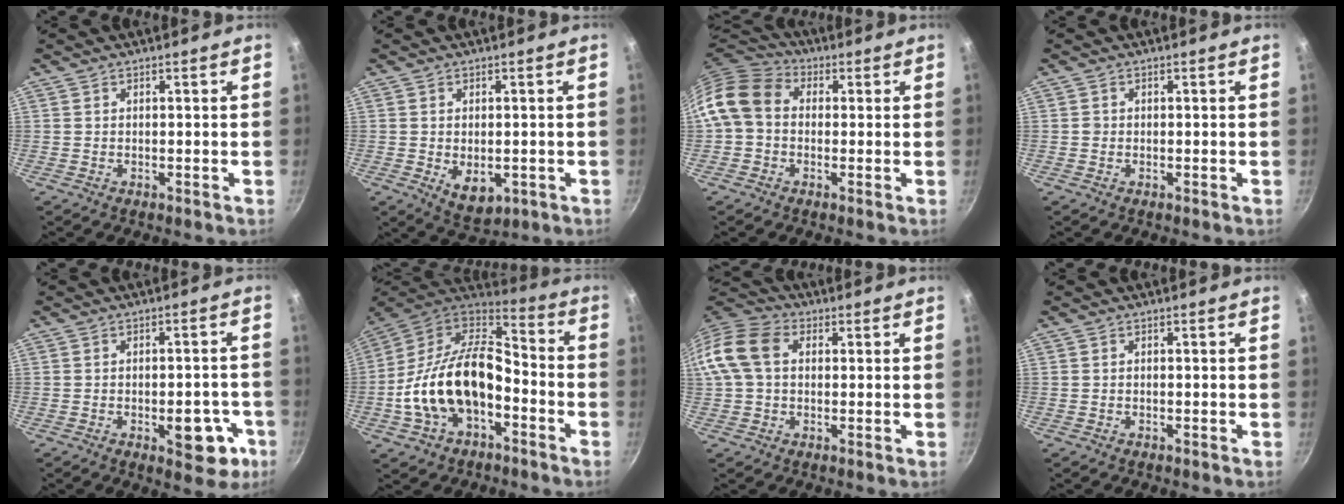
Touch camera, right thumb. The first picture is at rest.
{"total": 6.1, "force": [-1.1, 3.9, 4.6], "torque": [-0.063, -0.011, -0.004]}
{"total": 10.9, "force": [0.4, 8.6, 6.7], "torque": [-0.109, 0.028, -0.016]}
{"total": 0.6, "force": [-0.1, 0.6, 0.1], "torque": [0.001, 0.002, -0.004]}
{"total": 9.3, "force": [-3.5, 4.7, 7.2], "torque": [-0.054, 0.021, -0.038]}
{"total": 21.5, "force": [-4.9, 13.0, 16.4], "torque": [-0.288, 0.055, -0.095]}
{"total": 11.4, "force": [1.7, 8.2, 7.8], "torque": [-0.144, 0.024, 0.016]}
{"total": 0.0}